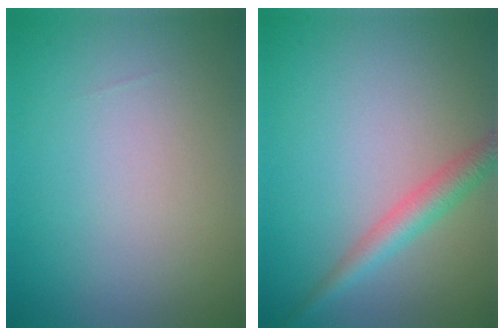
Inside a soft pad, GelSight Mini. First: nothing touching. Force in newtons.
{"total": 2.8, "press": 2.8, "slide": 0.1}